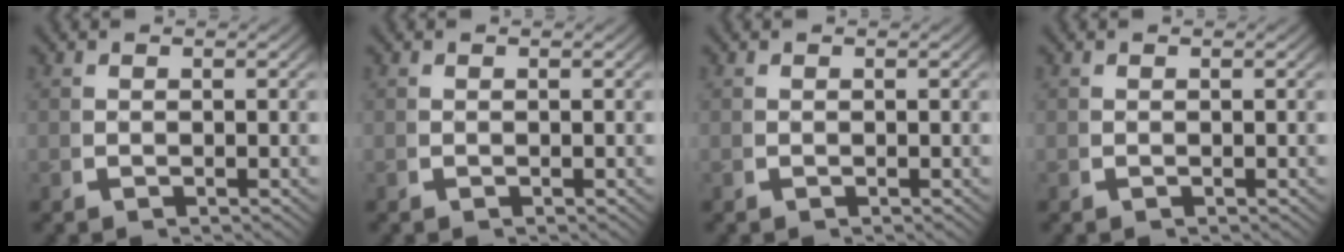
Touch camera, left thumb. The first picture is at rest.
{"total": 0.0}
{"total": 0.0}
{"total": 0.0}